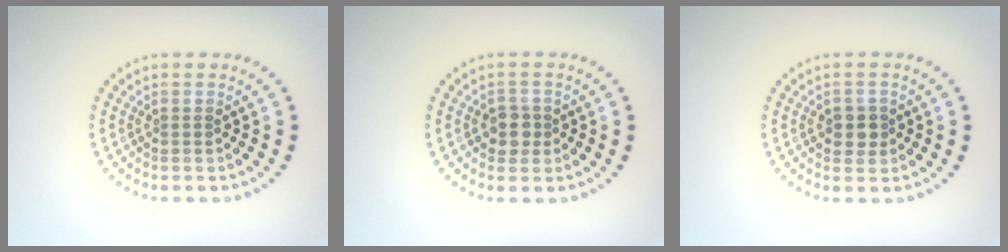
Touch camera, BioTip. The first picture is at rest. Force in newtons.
{"total": 2.1, "press": 2.0, "slide": 0.8}
{"total": 2.0, "press": 2.0, "slide": 0.6}